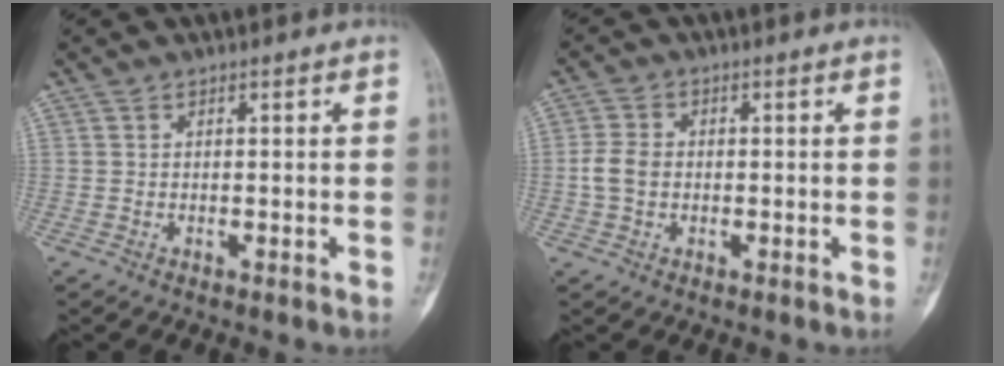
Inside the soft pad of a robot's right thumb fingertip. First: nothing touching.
{"total": 4.3, "force": [-0.4, 3.2, 2.8], "torque": [-0.060, 0.010, -0.012]}